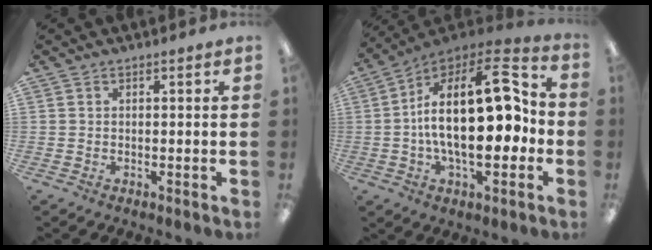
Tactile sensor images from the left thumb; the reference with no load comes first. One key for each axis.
{"total": 24.4, "fx": 0.0, "fy": 11.8, "fz": 21.4, "tx": -0.360, "ty": 0.002, "tz": 0.001}